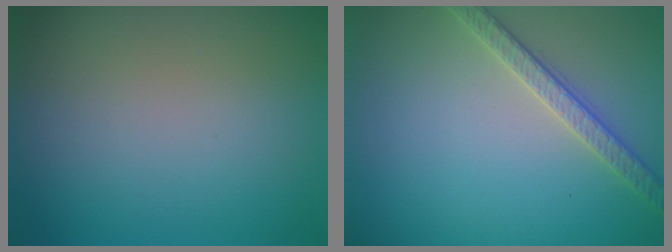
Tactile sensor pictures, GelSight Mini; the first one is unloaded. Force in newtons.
{"total": 2.7, "press": 2.7, "slide": 0.1}